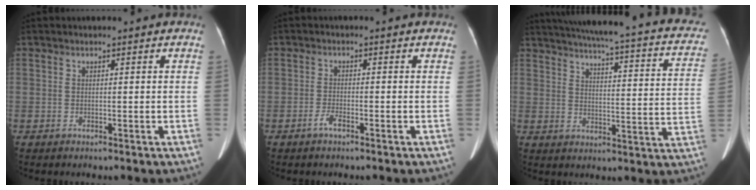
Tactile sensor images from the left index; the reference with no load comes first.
{"total": 1.7, "force": [-1.2, 0.2, 1.2], "torque": [-0.028, -0.001, -0.025]}
{"total": 26.0, "force": [20.7, 4.8, 15.1], "torque": [-0.216, -0.007, 0.237]}